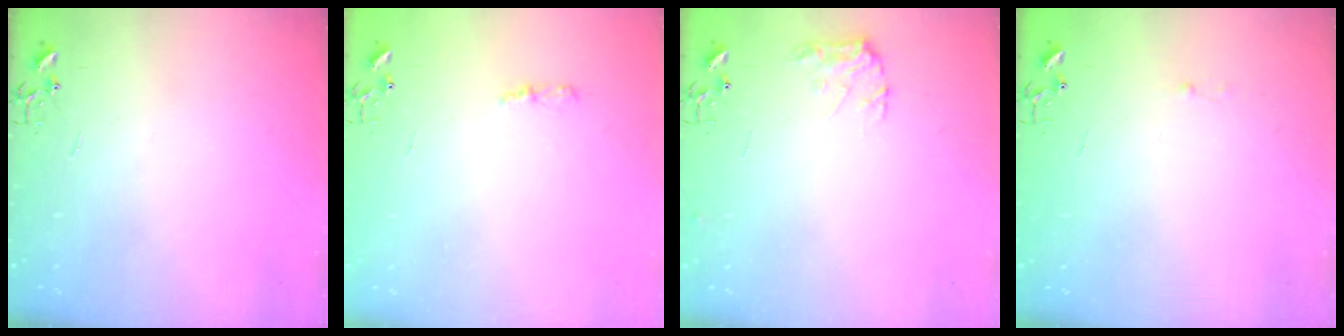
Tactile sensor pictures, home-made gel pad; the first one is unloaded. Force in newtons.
{"total": 4.2, "press": 4.1, "slide": 0.5}
{"total": 7.9, "press": 7.9, "slide": 0.1}
{"total": 1.8, "press": 1.8, "slide": 0.2}